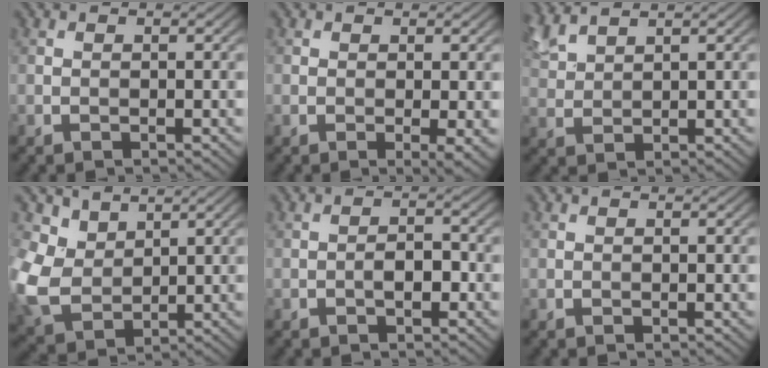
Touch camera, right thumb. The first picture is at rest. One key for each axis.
{"total": 1.9, "fx": 0.1, "fy": 0.4, "fz": 1.8, "tx": -0.032, "ty": -0.007, "tz": 0.001}
{"total": 4.4, "fx": 3.6, "fy": 1.0, "fz": 2.3, "tx": -0.068, "ty": 0.017, "tz": 0.083}
{"total": 8.3, "fx": 3.3, "fy": 6.0, "fz": 4.6, "tx": -0.137, "ty": -0.005, "tz": 0.071}
{"total": 2.6, "fx": -1.0, "fy": 1.2, "fz": 2.0, "tx": -0.030, "ty": 0.007, "tz": -0.021}
{"total": 0.0}